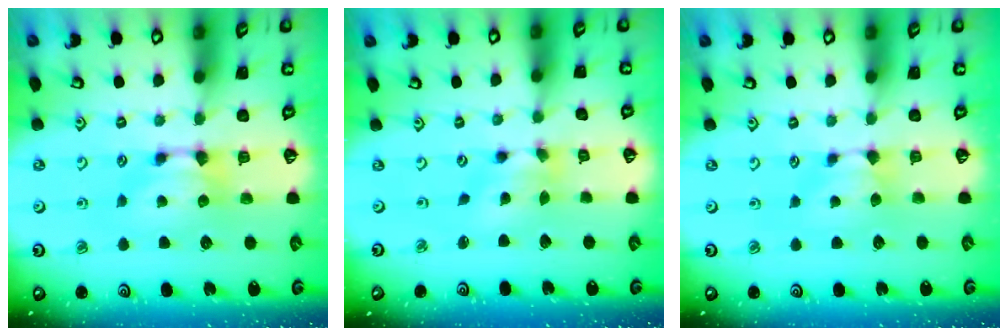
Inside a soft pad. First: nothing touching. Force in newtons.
{"total": 2.9, "press": 2.4, "slide": 1.6}
{"total": 1.1, "press": 0.7, "slide": 0.8}